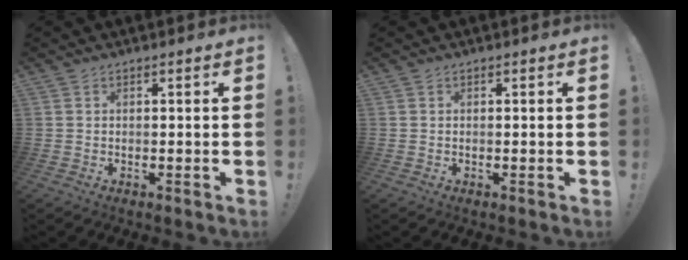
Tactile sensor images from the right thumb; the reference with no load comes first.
{"total": 0.0}